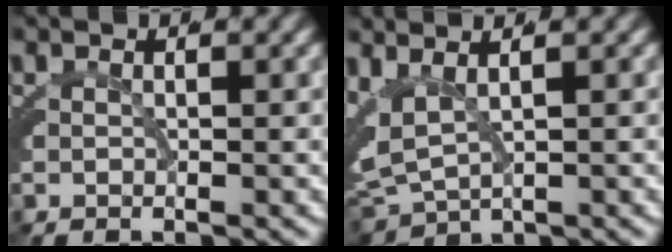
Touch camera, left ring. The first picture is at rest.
{"total": 7.9, "force": [0.6, 6.5, 4.3], "torque": [-0.130, -0.034, 0.024]}